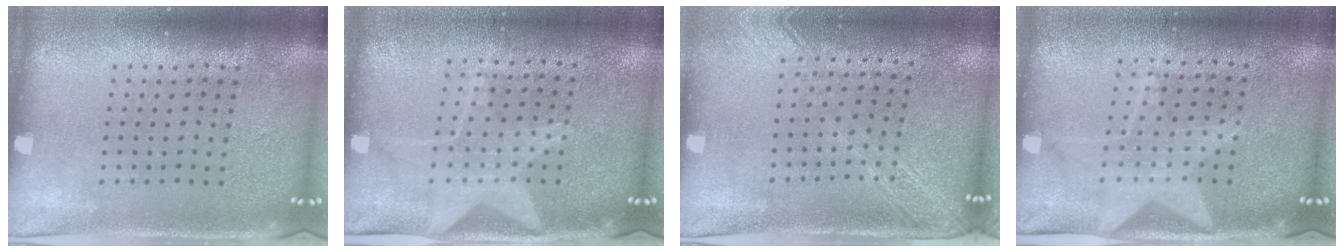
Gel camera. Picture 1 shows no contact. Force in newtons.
{"total": 1.6, "press": 1.5, "slide": 0.6}
{"total": 1.8, "press": 1.5, "slide": 1.0}
{"total": 1.4, "press": 1.4, "slide": 0.2}